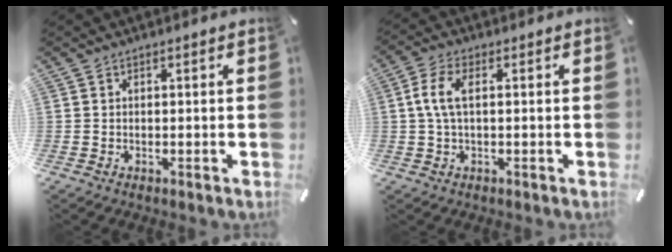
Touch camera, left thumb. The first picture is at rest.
{"total": 6.2, "force": [0.8, 2.9, 5.5], "torque": [-0.125, 0.003, 0.009]}